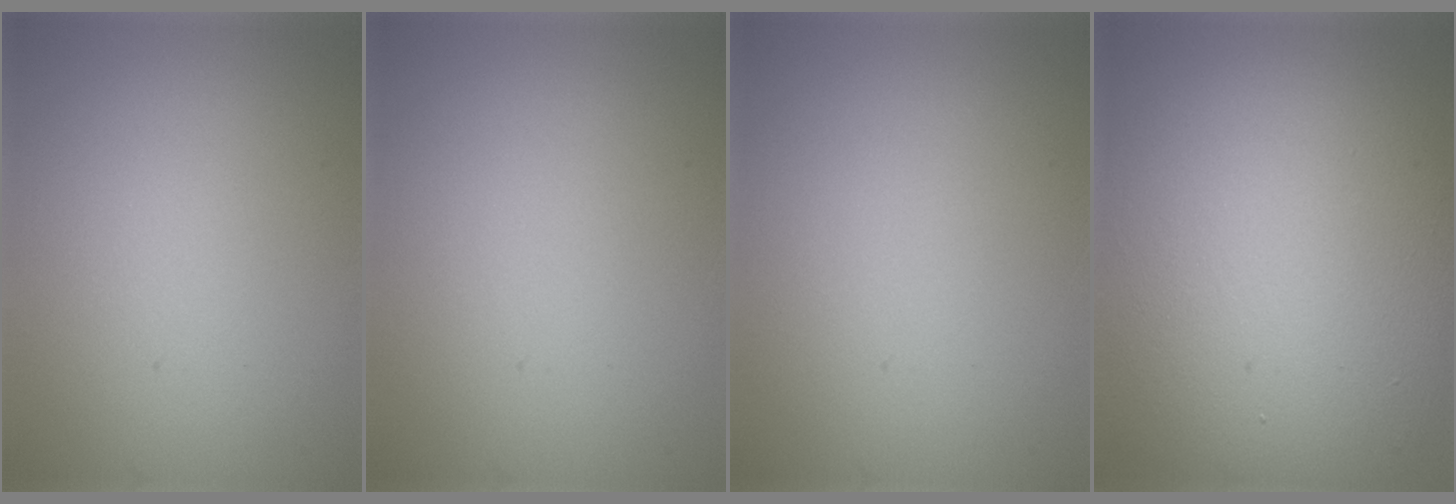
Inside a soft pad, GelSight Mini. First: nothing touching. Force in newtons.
{"total": 0.0}
{"total": 0.0}
{"total": 15.5, "press": 15.4, "slide": 1.2}